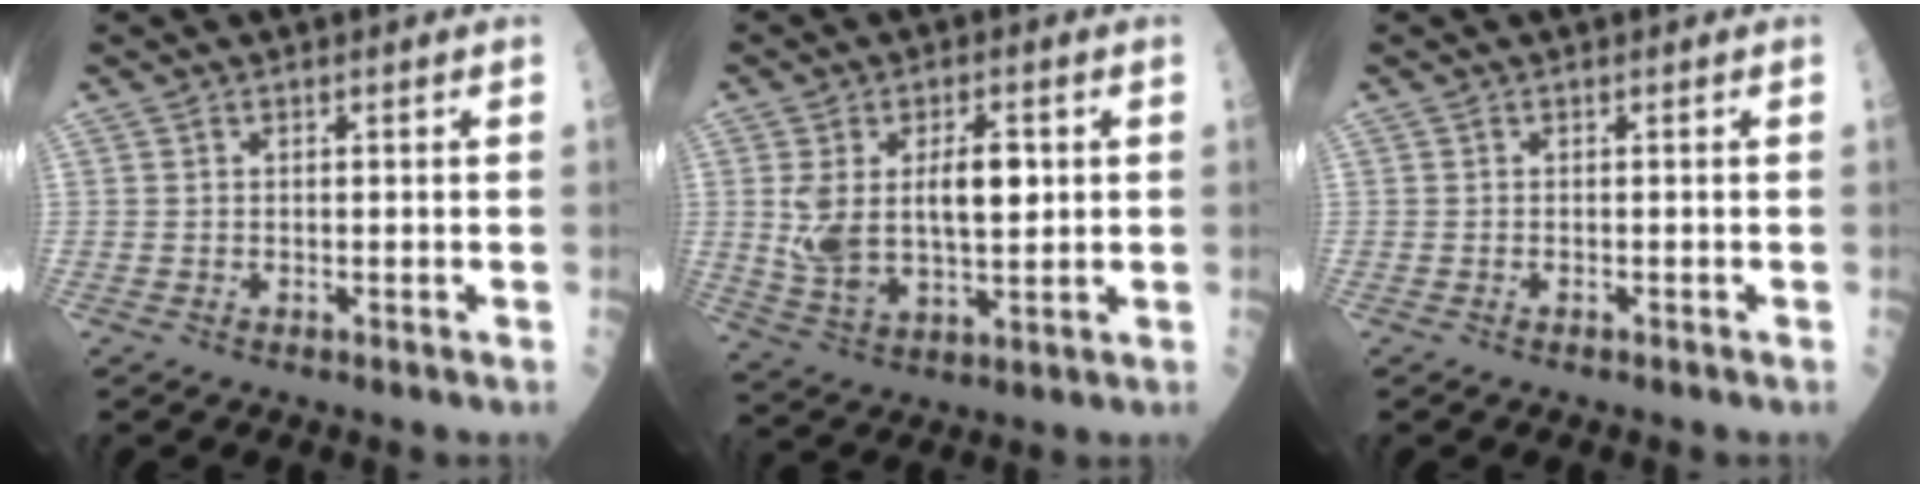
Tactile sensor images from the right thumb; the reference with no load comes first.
{"total": 13.3, "force": [2.0, 6.8, 11.3], "torque": [-0.198, -0.001, 0.046]}
{"total": 0.0}